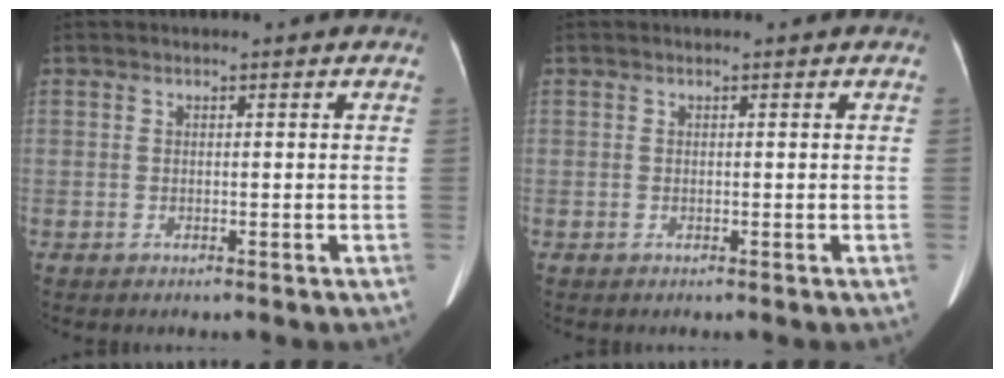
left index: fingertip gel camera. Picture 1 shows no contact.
{"total": 0.0}